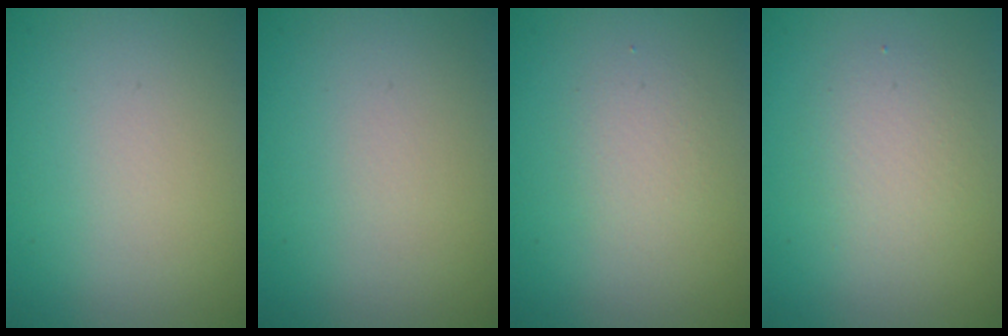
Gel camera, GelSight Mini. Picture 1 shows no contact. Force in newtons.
{"total": 0.0}
{"total": 1.6, "press": 1.6, "slide": 0.3}
{"total": 2.5, "press": 2.5, "slide": 0.3}